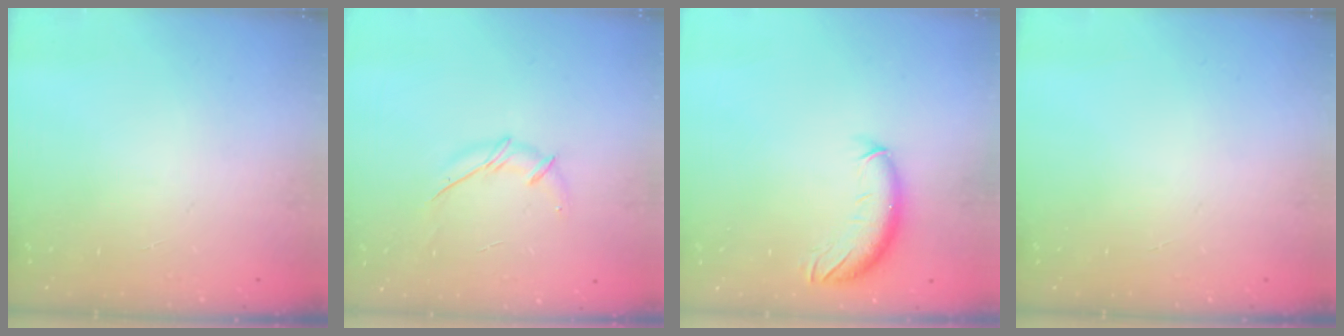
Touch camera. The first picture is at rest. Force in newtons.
{"total": 5.9, "press": 5.7, "slide": 1.3}
{"total": 10.2, "press": 10.0, "slide": 2.1}
{"total": 0.0}